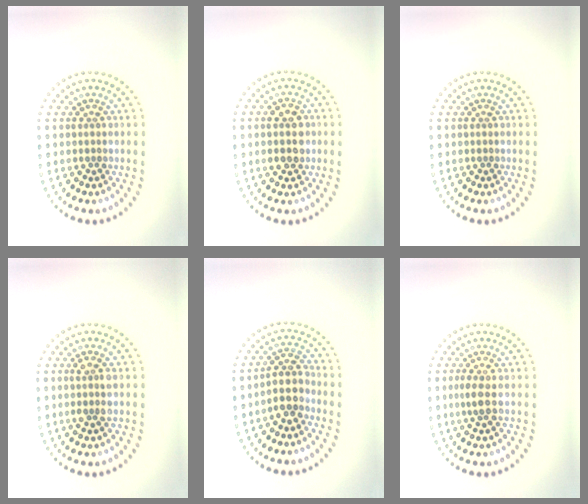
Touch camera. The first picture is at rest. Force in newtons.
{"total": 2.9, "press": 2.9, "slide": 0.1}
{"total": 0.0}
{"total": 1.7, "press": 1.5, "slide": 0.7}
{"total": 2.8, "press": 2.5, "slide": 1.2}
{"total": 1.5, "press": 1.3, "slide": 0.8}